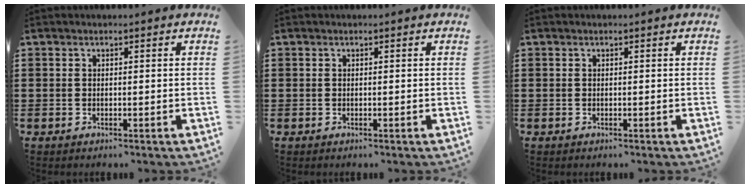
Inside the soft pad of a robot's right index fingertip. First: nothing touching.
{"total": 0.0}
{"total": 0.0}